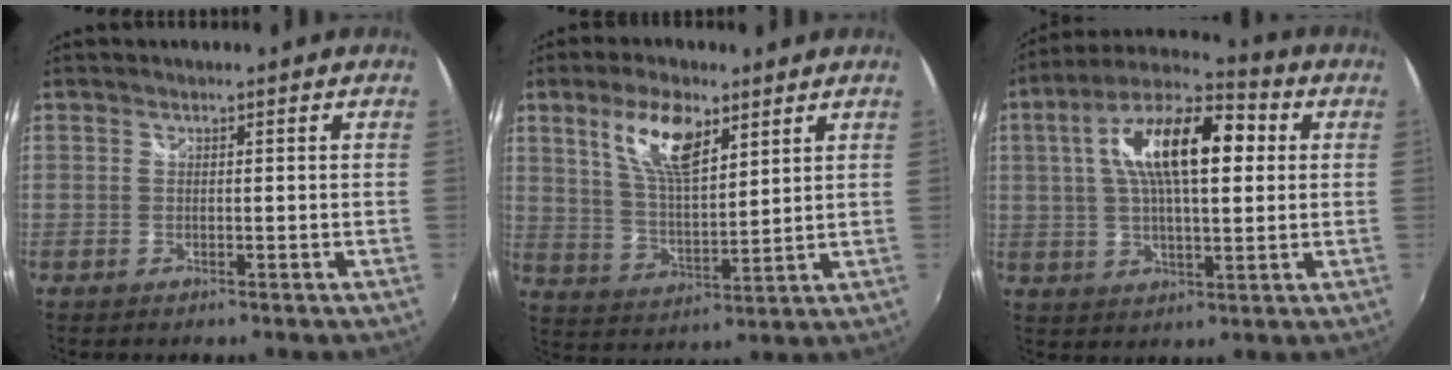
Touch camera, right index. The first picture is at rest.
{"total": 11.1, "force": [5.9, 4.1, 8.4], "torque": [-0.158, 0.008, 0.117]}
{"total": 16.9, "force": [3.7, 6.6, 15.1], "torque": [-0.270, 0.029, 0.052]}